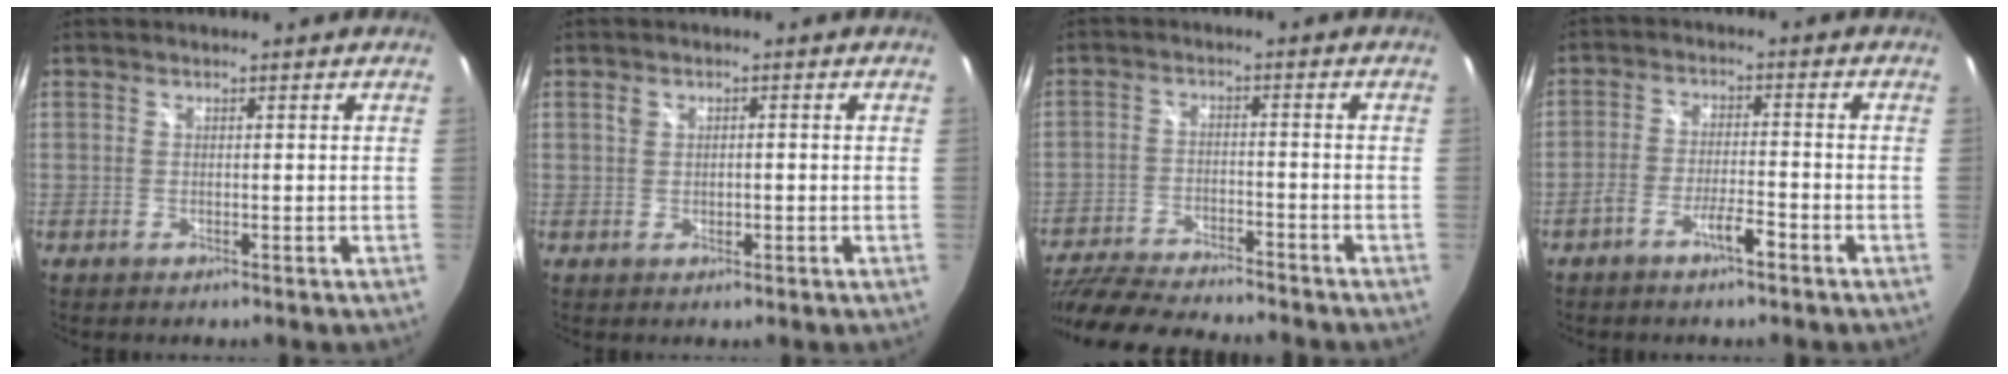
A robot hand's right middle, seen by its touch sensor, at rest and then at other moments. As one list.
[{"total": 1.9, "force": [-0.1, 1.5, 1.2], "torque": [-0.018, 0.003, -0.002]}, {"total": 17.8, "force": [-15.2, 3.9, 8.3], "torque": [-0.183, -0.033, -0.248]}, {"total": 5.0, "force": [-3.4, 0.9, 3.5], "torque": [-0.081, 0.003, -0.060]}]